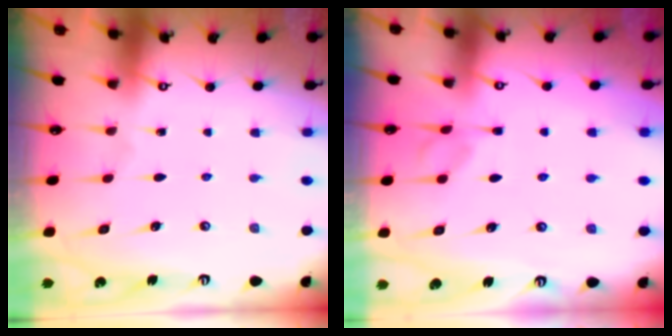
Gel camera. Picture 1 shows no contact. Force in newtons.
{"total": 2.1, "press": 2.0, "slide": 0.8}